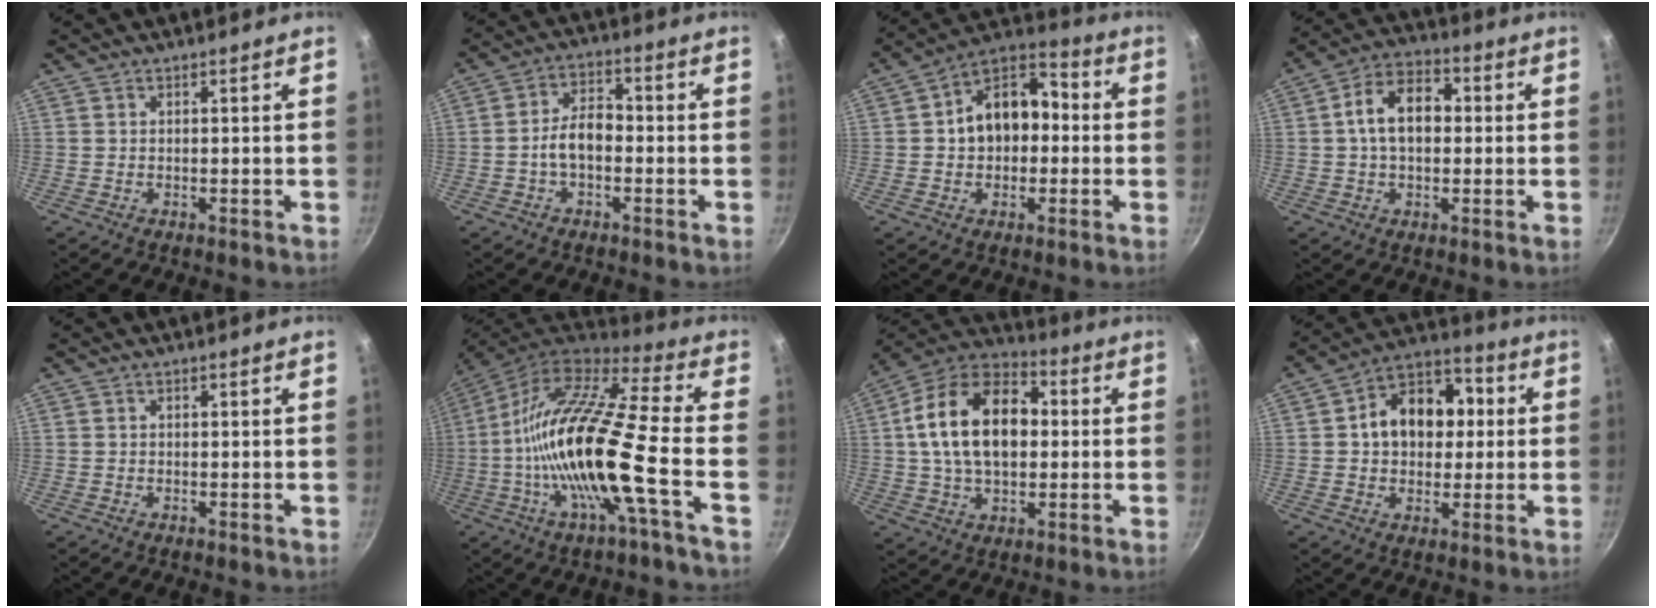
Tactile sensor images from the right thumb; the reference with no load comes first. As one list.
[{"total": 6.6, "force": [-1.5, 4.0, 5.0], "torque": [-0.072, 0.032, -0.035]}, {"total": 13.8, "force": [0.2, 10.1, 9.5], "torque": [-0.102, 0.042, -0.014]}, {"total": 11.2, "force": [0.9, 7.4, 8.4], "torque": [-0.111, 0.030, 0.000]}, {"total": 0.0}, {"total": 21.4, "force": [-4.8, 3.8, 20.5], "torque": [-0.370, 0.030, -0.109]}, {"total": 19.9, "force": [1.9, 12.9, 15.1], "torque": [-0.230, 0.030, 0.017]}, {"total": 14.6, "force": [1.8, 10.9, 9.5], "torque": [-0.106, 0.025, 0.011]}]